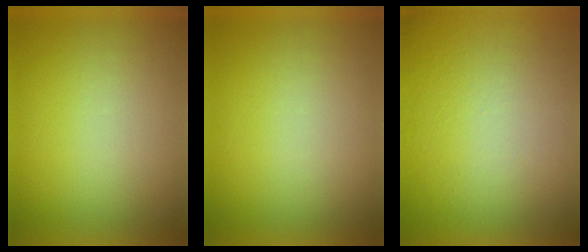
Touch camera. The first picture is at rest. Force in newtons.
{"total": 0.0}
{"total": 7.3}